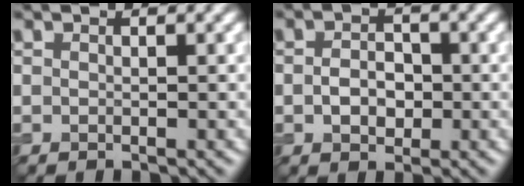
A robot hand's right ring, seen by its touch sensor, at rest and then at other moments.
{"total": 2.6, "force": [-0.4, 1.9, 1.7], "torque": [-0.032, -0.001, -0.010]}